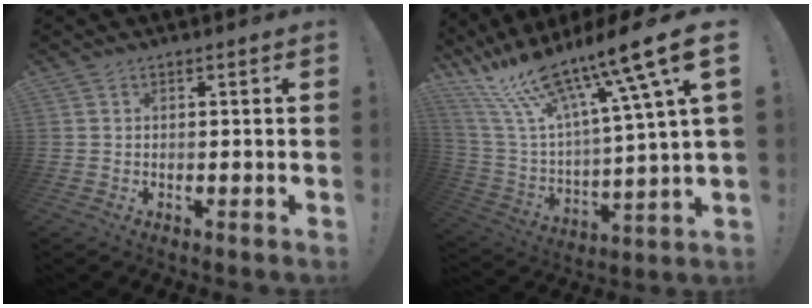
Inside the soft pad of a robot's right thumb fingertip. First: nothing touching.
{"total": 20.3, "force": [13.0, 5.2, 14.6], "torque": [-0.269, -0.088, 0.218]}